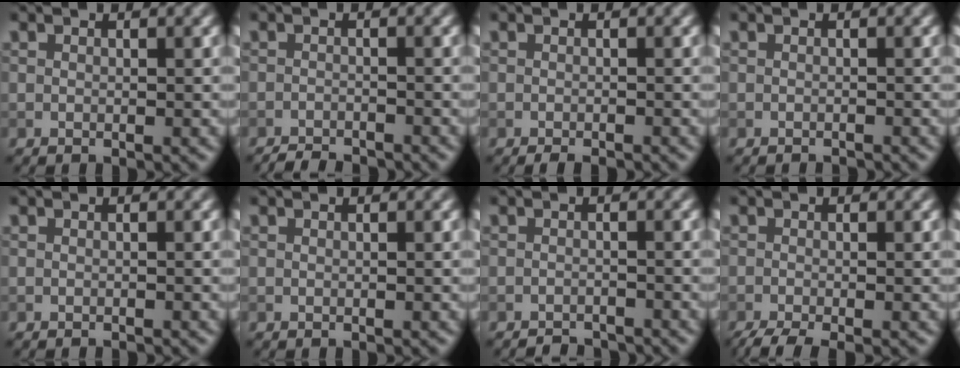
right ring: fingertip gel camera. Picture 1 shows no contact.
{"total": 2.5, "force": [-2.4, 0.4, 0.6], "torque": [-0.001, -0.001, -0.042]}
{"total": 1.6, "force": [-1.3, 0.2, 0.8], "torque": [-0.006, 0.000, -0.018]}
{"total": 1.0, "force": [-0.9, 0.1, 0.3], "torque": [0.003, 0.000, -0.014]}
{"total": 0.6, "force": [-0.6, 0.0, 0.2], "torque": [0.001, 0.001, -0.007]}
{"total": 0.0}
{"total": 1.9, "force": [-1.9, 0.3, 0.3], "torque": [0.003, 0.001, -0.029]}
{"total": 3.5, "force": [-2.4, 0.8, 2.4], "torque": [-0.038, -0.010, -0.048]}